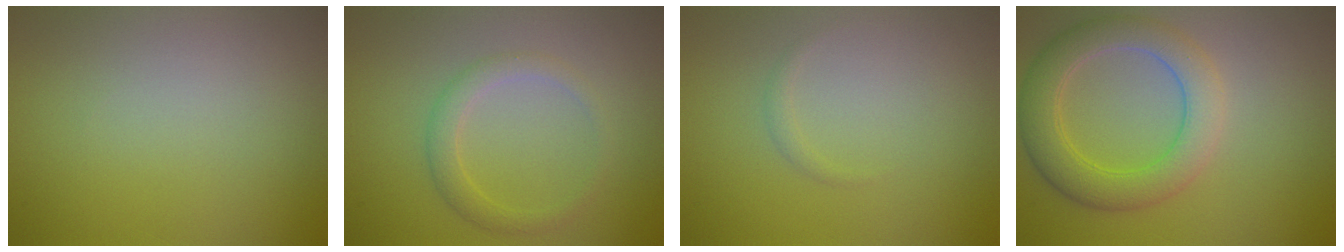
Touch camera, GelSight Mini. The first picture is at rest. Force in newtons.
{"total": 2.1, "press": 2.1, "slide": 0.0}
{"total": 0.6, "press": 0.6, "slide": 0.0}
{"total": 5.3, "press": 5.3, "slide": 0.2}